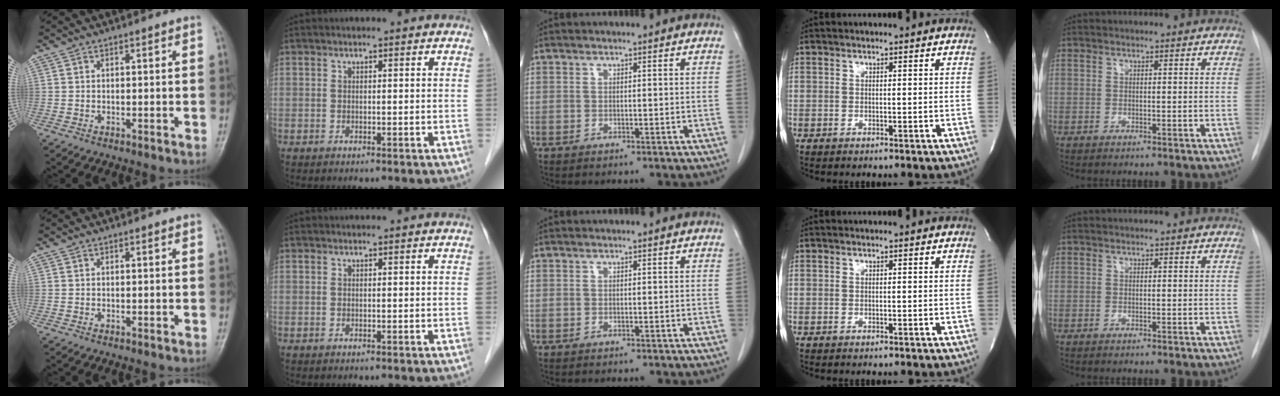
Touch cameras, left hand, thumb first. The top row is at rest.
{}